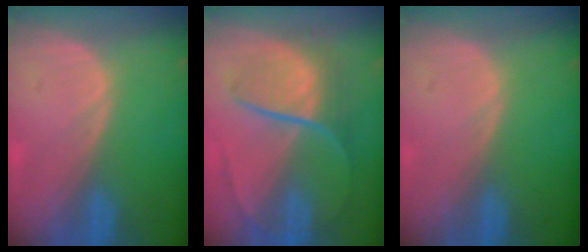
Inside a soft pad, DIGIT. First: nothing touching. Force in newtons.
{"total": 8.8, "press": 7.5, "slide": 4.7}
{"total": 0.0}